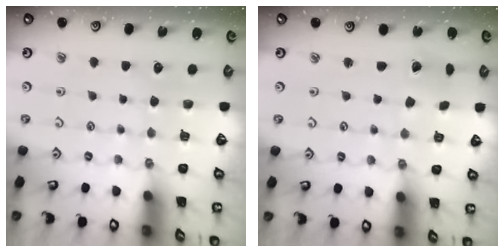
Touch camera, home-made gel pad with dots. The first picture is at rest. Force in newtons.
{"total": 3.5, "press": 3.5, "slide": 0.4}